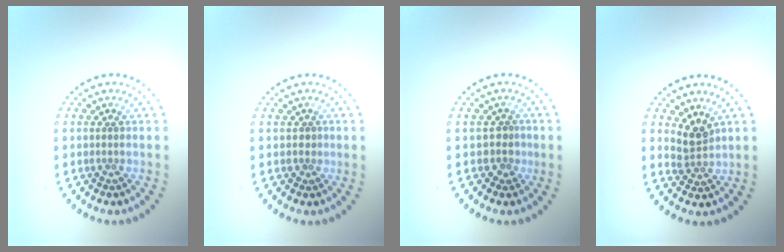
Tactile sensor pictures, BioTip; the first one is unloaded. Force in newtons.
{"total": 0.6, "press": 0.3, "slide": 0.5}
{"total": 1.6, "press": 1.2, "slide": 1.1}
{"total": 2.3, "press": 1.8, "slide": 1.5}